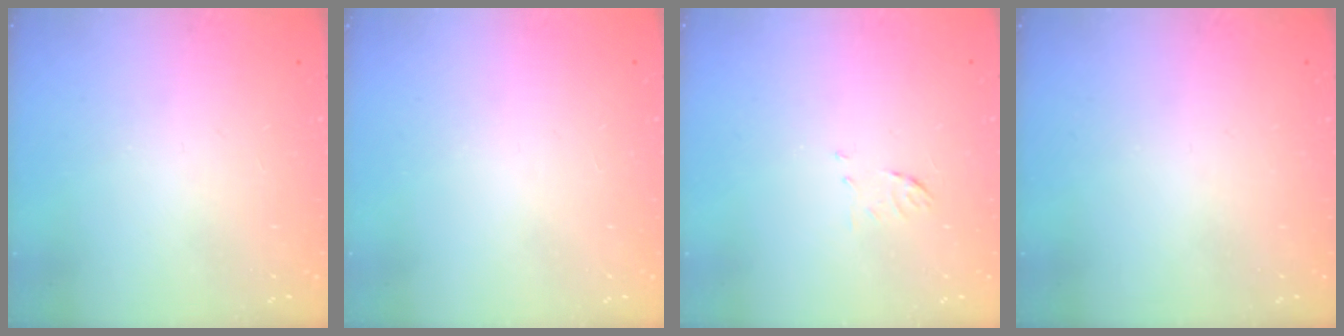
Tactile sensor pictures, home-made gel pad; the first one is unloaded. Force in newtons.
{"total": 1.5, "press": 1.5, "slide": 0.1}
{"total": 5.4, "press": 5.3, "slide": 1.0}
{"total": 0.0}